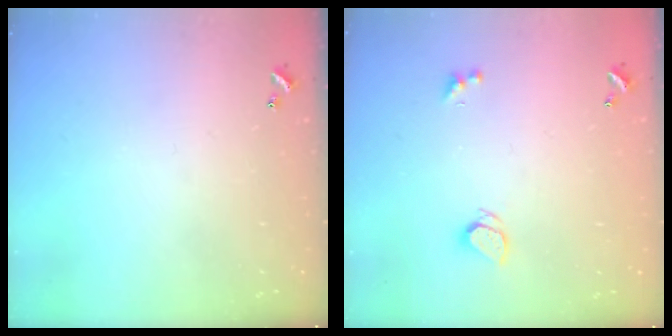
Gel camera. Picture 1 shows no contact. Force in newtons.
{"total": 1.8, "press": 1.7, "slide": 0.5}